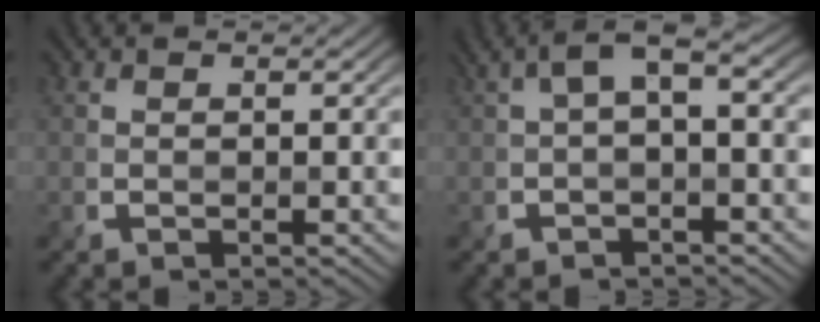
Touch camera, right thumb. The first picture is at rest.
{"total": 4.0, "force": [0.7, 1.3, 3.7], "torque": [-0.071, 0.013, 0.011]}